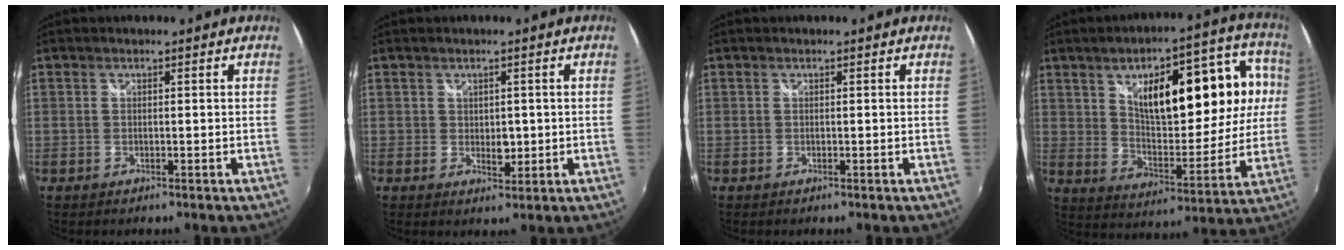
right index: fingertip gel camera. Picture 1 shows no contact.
{"total": 2.7, "force": [0.0, 2.0, 1.8], "torque": [-0.025, -0.004, 0.003]}
{"total": 0.0}
{"total": 20.5, "force": [5.9, 8.1, 17.9], "torque": [-0.263, 0.020, 0.110]}